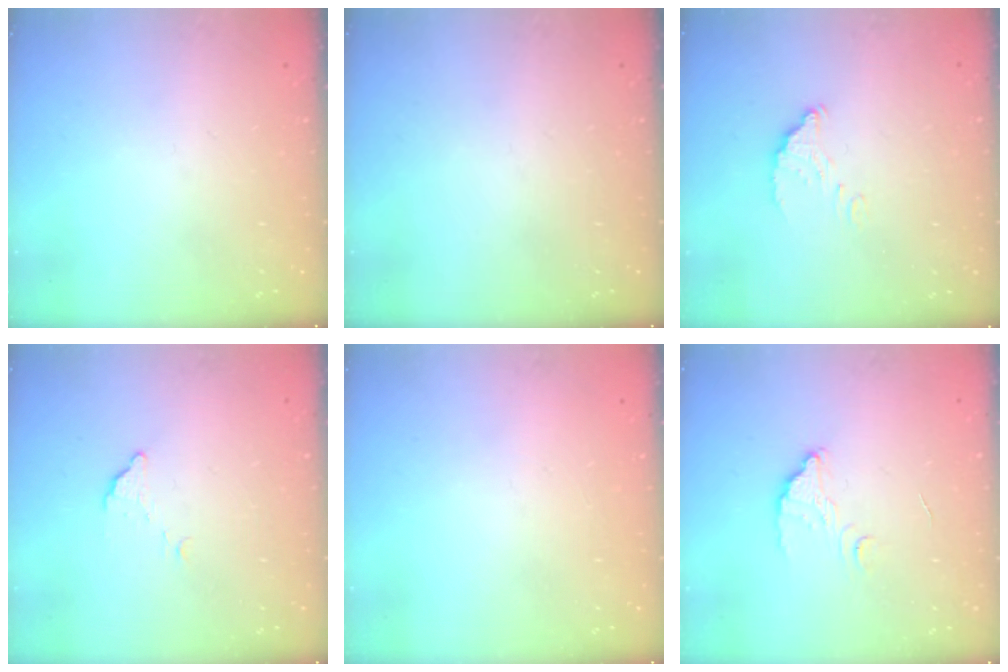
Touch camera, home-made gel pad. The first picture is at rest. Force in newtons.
{"total": 0.0}
{"total": 4.3, "press": 4.3, "slide": 0.1}
{"total": 3.6, "press": 3.6, "slide": 0.2}
{"total": 2.3, "press": 2.3, "slide": 0.1}
{"total": 3.8, "press": 3.8, "slide": 0.2}